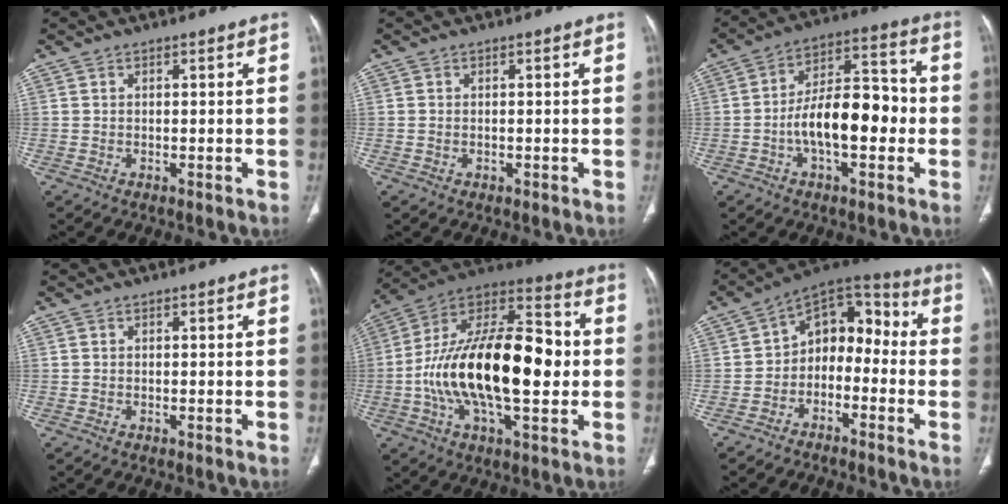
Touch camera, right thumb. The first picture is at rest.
{"total": 0.5, "force": [-0.1, 0.4, 0.3], "torque": [-0.013, 0.005, 0.002]}
{"total": 14.7, "force": [-2.7, 7.1, 12.6], "torque": [-0.191, 0.043, -0.050]}
{"total": 0.0}
{"total": 27.1, "force": [-1.7, 12.5, 23.9], "torque": [-0.416, 0.030, -0.030]}
{"total": 11.4, "force": [-2.8, 8.1, 7.5], "torque": [-0.072, 0.068, -0.063]}